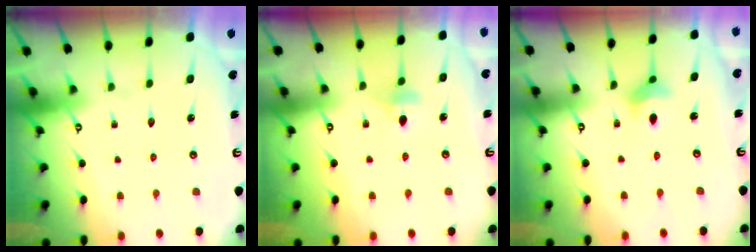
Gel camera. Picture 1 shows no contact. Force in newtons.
{"total": 6.0, "press": 5.9, "slide": 0.8}
{"total": 3.9, "press": 3.8, "slide": 0.8}